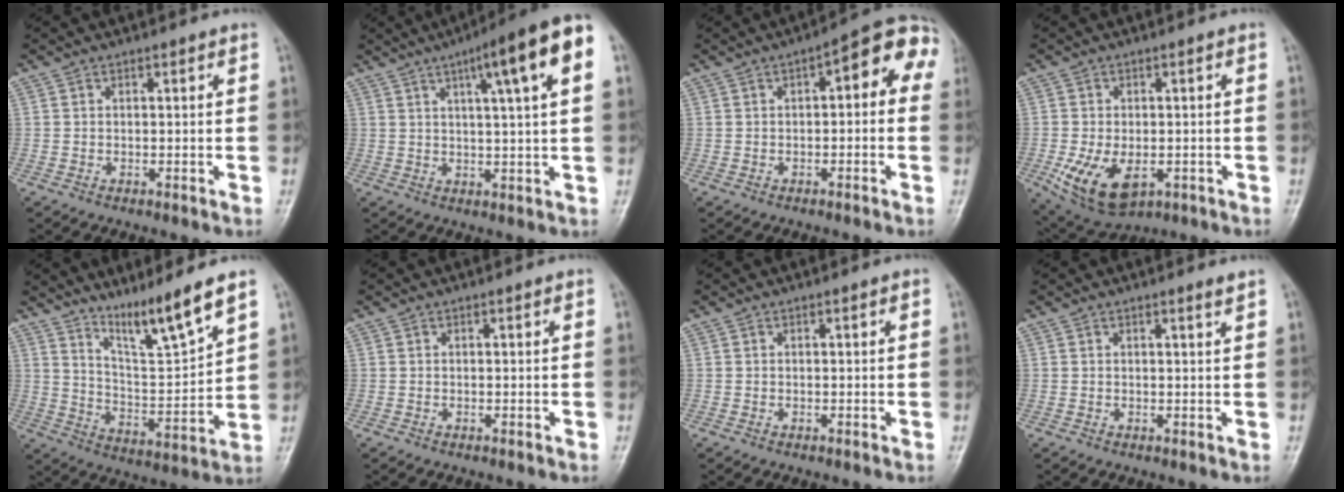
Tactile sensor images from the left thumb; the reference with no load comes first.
{"total": 12.7, "force": [5.2, 1.2, 11.6], "torque": [-0.168, 0.009, 0.067]}
{"total": 9.1, "force": [1.4, 3.9, 8.1], "torque": [-0.072, 0.039, 0.002]}
{"total": 10.4, "force": [-3.3, 6.1, 7.7], "torque": [-0.135, -0.002, -0.040]}
{"total": 10.9, "force": [8.3, 0.1, 7.0], "torque": [-0.119, -0.064, 0.156]}
{"total": 0.0}
{"total": 0.0}
{"total": 1.0, "force": [0.7, -0.2, 0.6], "torque": [-0.016, -0.009, 0.013]}